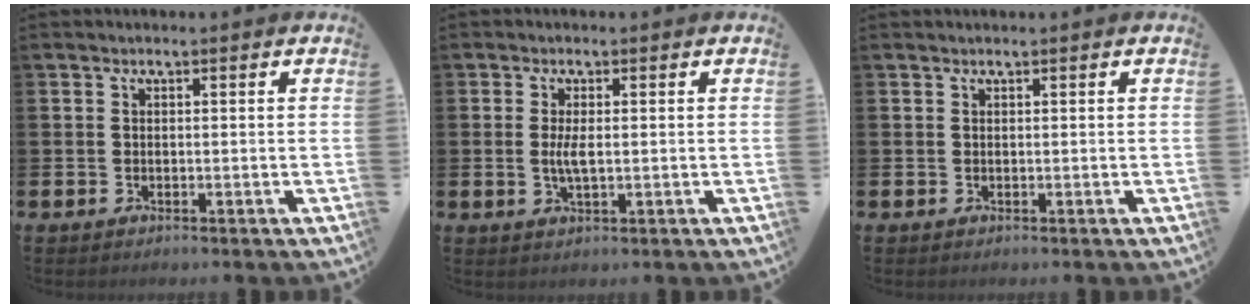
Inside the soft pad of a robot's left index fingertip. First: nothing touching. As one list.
[{"total": 2.4, "force": [0.1, 0.8, 2.3], "torque": [-0.040, -0.001, 0.000]}, {"total": 0.0}]